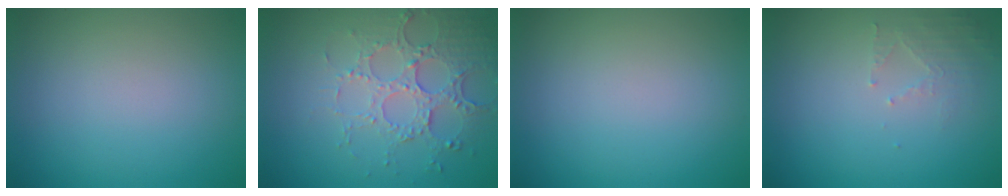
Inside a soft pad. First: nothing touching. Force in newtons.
{"total": 5.0, "press": 3.8, "slide": 3.3}
{"total": 0.0}
{"total": 1.7, "press": 1.7, "slide": 0.3}